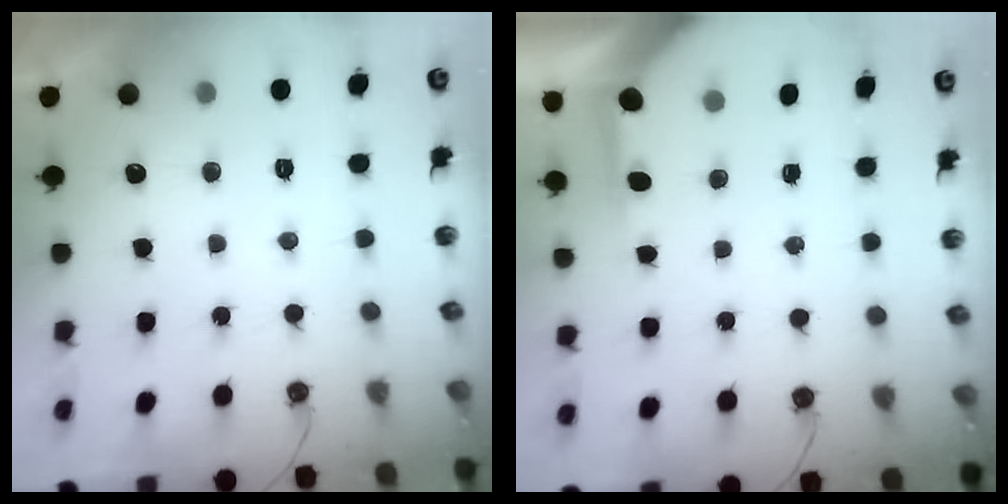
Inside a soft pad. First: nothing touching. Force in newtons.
{"total": 3.8, "press": 3.8, "slide": 0.4}